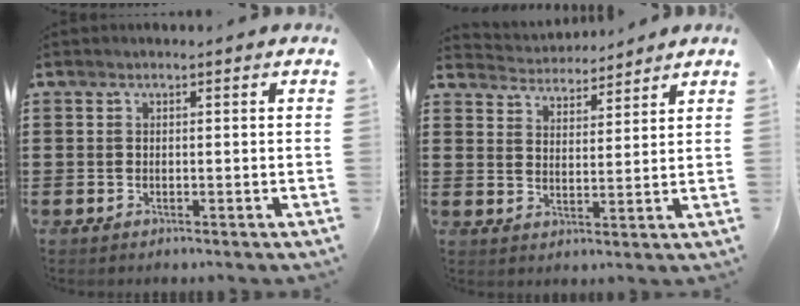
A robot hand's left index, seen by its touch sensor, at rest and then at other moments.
{"total": 3.8, "force": [3.8, 0.3, -0.2], "torque": [-0.014, -0.018, 0.065]}